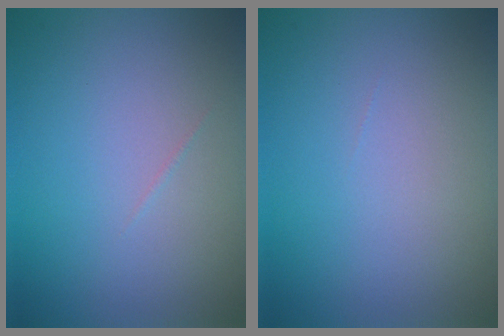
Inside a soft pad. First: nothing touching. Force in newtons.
{"total": 0.0}